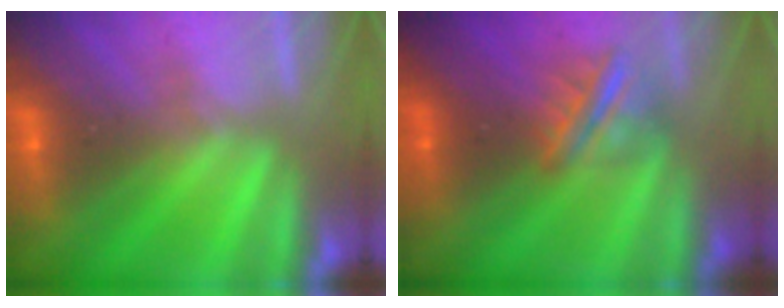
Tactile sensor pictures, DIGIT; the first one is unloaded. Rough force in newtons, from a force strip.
{"total": 2.9}